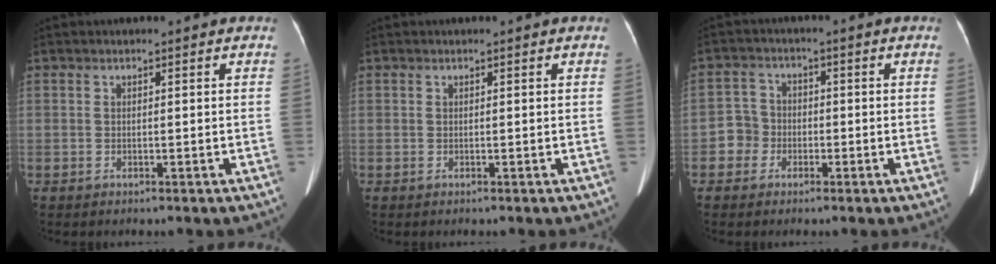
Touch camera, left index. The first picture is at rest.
{"total": 0.0}
{"total": 3.7, "force": [-1.4, 3.4, 0.5], "torque": [-0.011, 0.012, -0.032]}